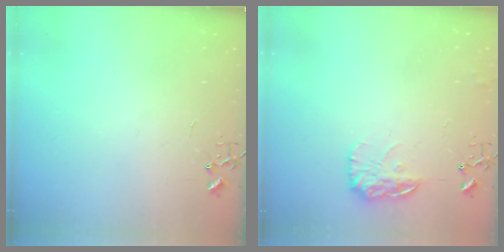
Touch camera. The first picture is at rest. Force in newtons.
{"total": 13.2, "press": 13.2, "slide": 0.6}